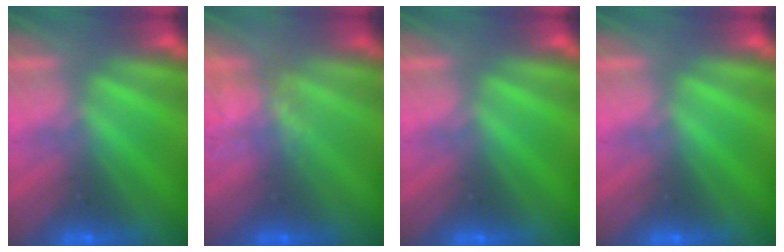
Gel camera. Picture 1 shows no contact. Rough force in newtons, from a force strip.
{"total": 4.3}
{"total": 0.0}
{"total": 0.0}